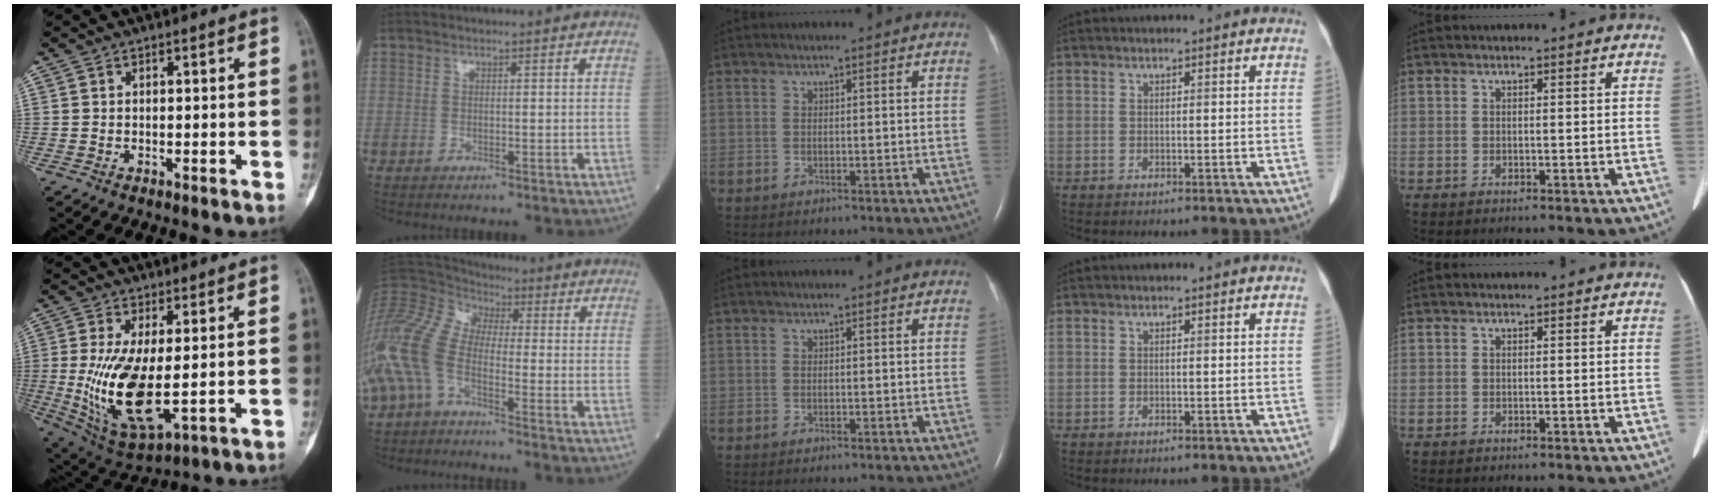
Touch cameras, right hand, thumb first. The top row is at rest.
{"thumb": {"total": 15.2, "force": [-1.1, 6.1, 13.9], "torque": [-0.278, -0.024, 0.003]}, "index": {"total": 12.7, "force": [-5.1, 6.7, 9.6], "torque": [-0.230, 0.029, -0.109]}}